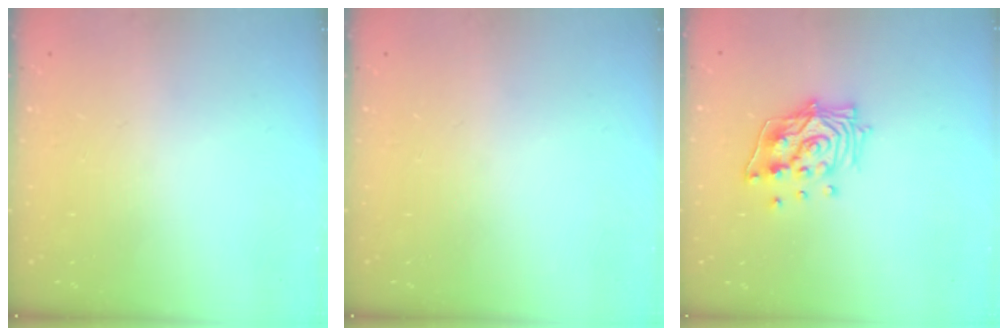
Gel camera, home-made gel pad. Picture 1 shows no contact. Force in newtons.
{"total": 0.0}
{"total": 13.5, "press": 13.5, "slide": 1.6}